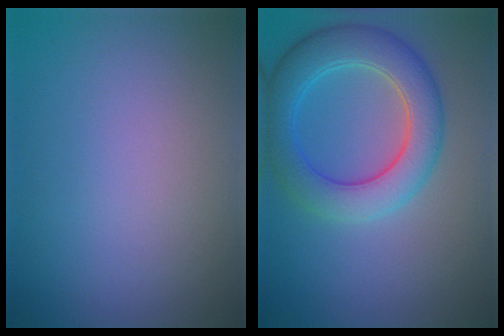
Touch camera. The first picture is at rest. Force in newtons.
{"total": 6.3, "press": 6.3, "slide": 0.5}